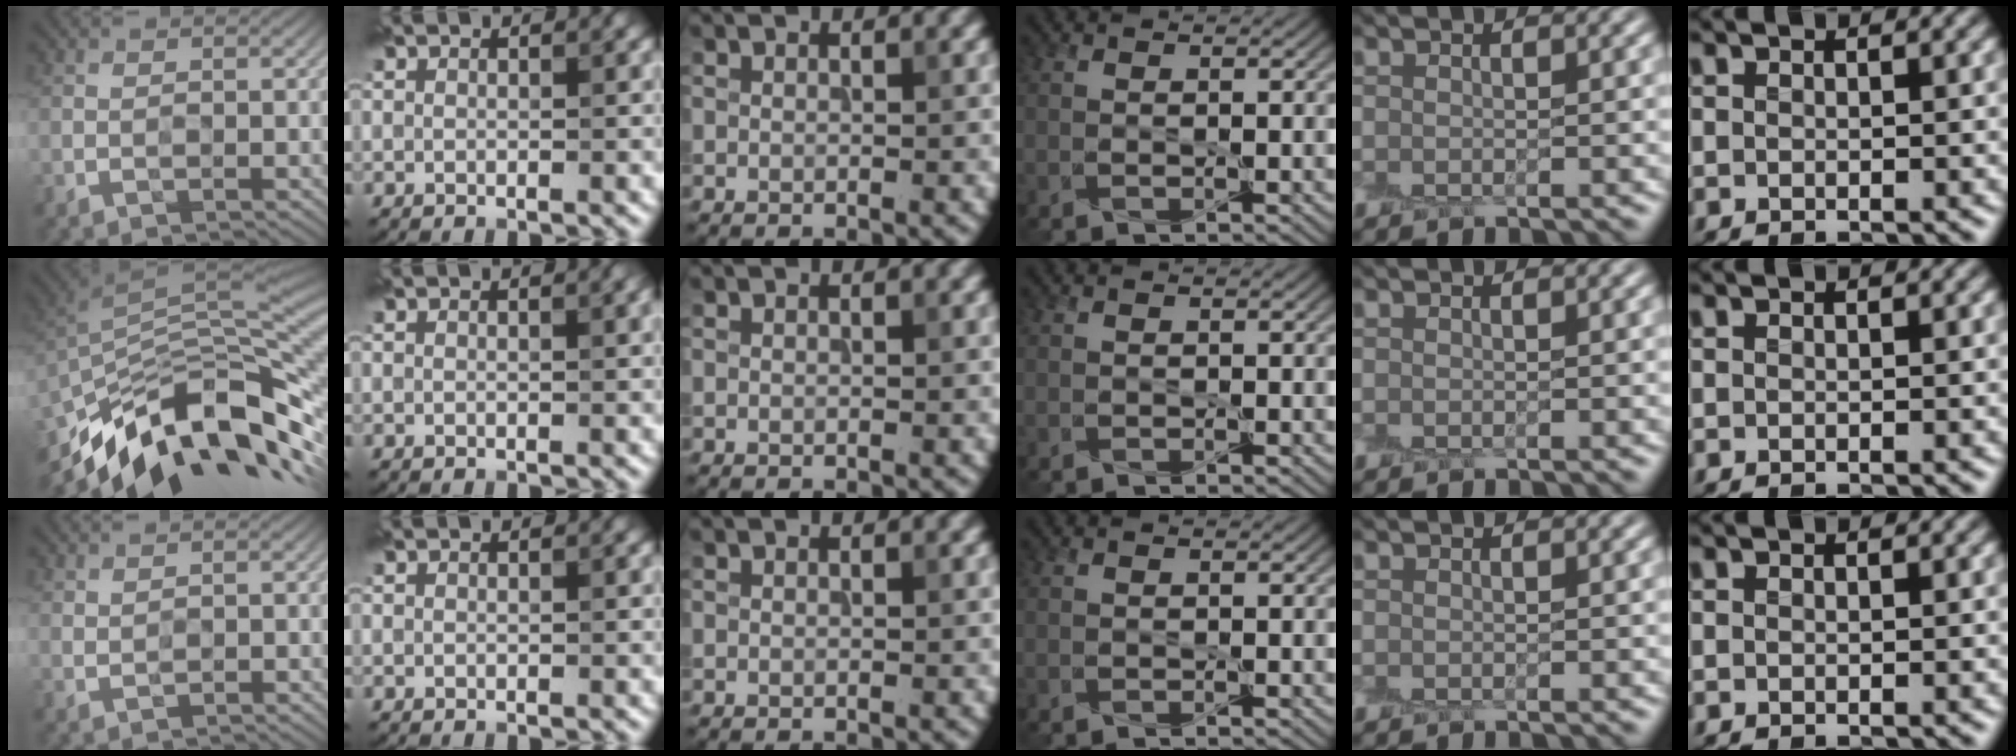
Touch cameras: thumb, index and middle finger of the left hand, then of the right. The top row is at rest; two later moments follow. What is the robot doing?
{"motion": "peel", "object": "plastic wrap"}